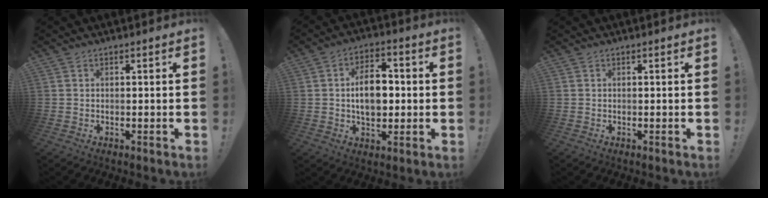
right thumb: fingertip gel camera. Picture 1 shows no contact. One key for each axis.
{"total": 11.7, "fx": 0.1, "fy": 7.6, "fz": 8.9, "tx": -0.143, "ty": 0.011, "tz": 0.003}
{"total": 0.0}